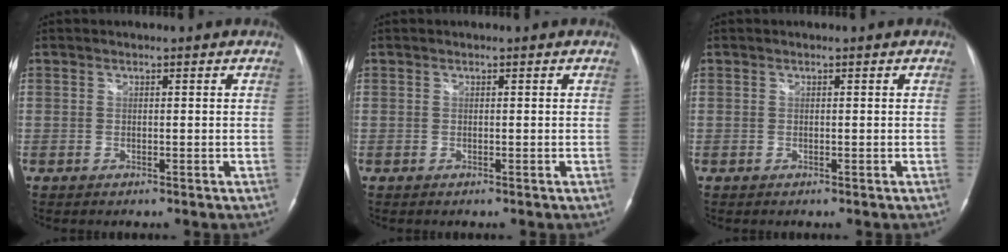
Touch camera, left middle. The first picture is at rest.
{"total": 0.0}
{"total": 0.0}